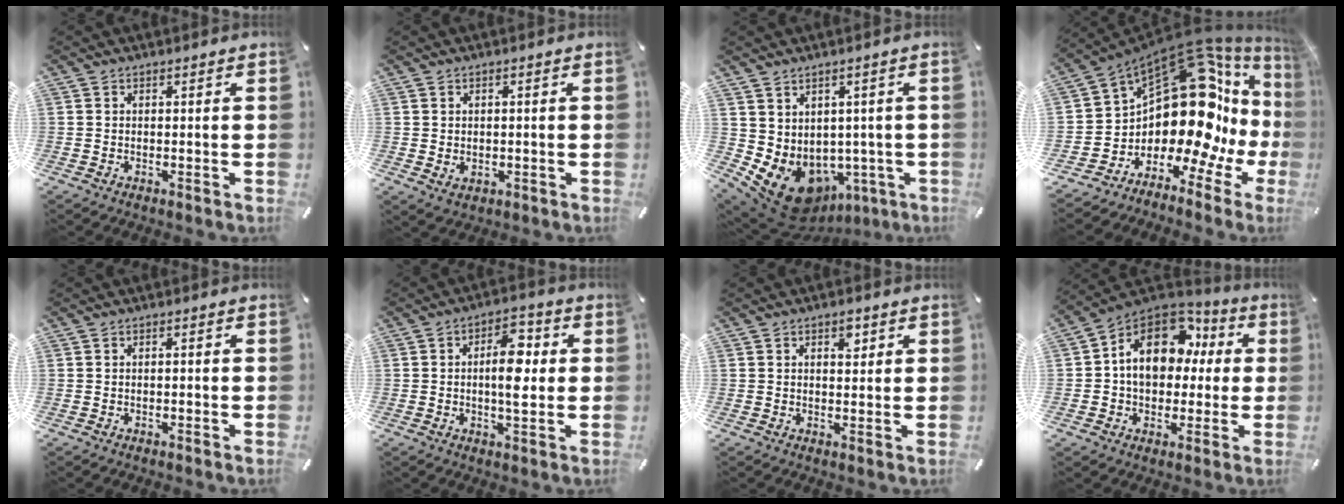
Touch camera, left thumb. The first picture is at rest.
{"total": 1.8, "force": [0.2, 1.7, 0.7], "torque": [-0.014, 0.003, 0.004]}
{"total": 9.7, "force": [-3.4, 7.7, 4.7], "torque": [-0.085, -0.012, -0.047]}
{"total": 22.5, "force": [6.6, 11.7, 18.0], "torque": [-0.308, -0.098, 0.127]}
{"total": 0.7, "force": [-0.4, 0.2, 0.5], "torque": [-0.010, -0.002, -0.007]}
{"total": 9.4, "force": [0.5, 4.5, 8.2], "torque": [-0.125, 0.003, 0.002]}
{"total": 3.0, "force": [1.3, 1.8, 2.0], "torque": [-0.011, -0.007, 0.016]}
{"total": 14.6, "force": [2.6, 11.2, 9.0], "torque": [-0.157, -0.006, 0.049]}